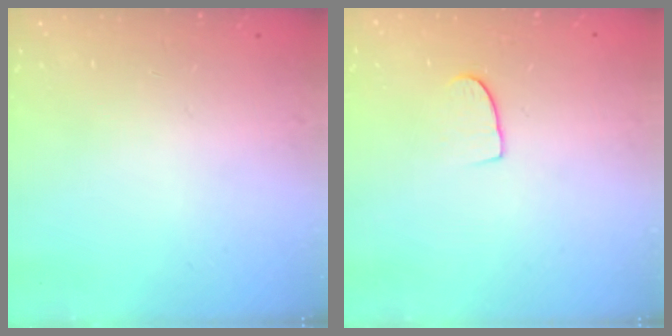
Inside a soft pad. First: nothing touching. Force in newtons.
{"total": 6.1, "press": 6.1, "slide": 0.4}